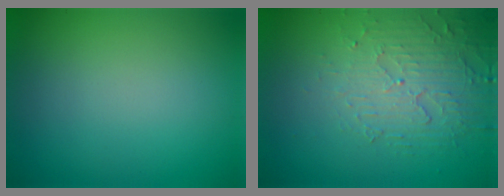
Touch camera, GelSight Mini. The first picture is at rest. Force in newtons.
{"total": 4.9, "press": 3.4, "slide": 3.6}